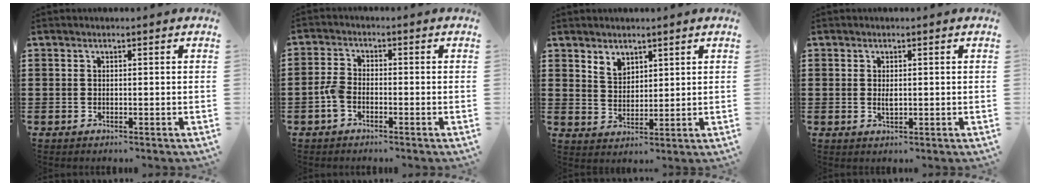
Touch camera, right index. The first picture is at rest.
{"total": 3.3, "force": [-1.4, 1.8, 2.3], "torque": [-0.064, -0.003, -0.033]}
{"total": 3.3, "force": [2.7, 1.9, 0.5], "torque": [-0.019, 0.002, 0.052]}
{"total": 1.4, "force": [0.2, 0.7, 1.2], "torque": [-0.025, 0.003, 0.003]}